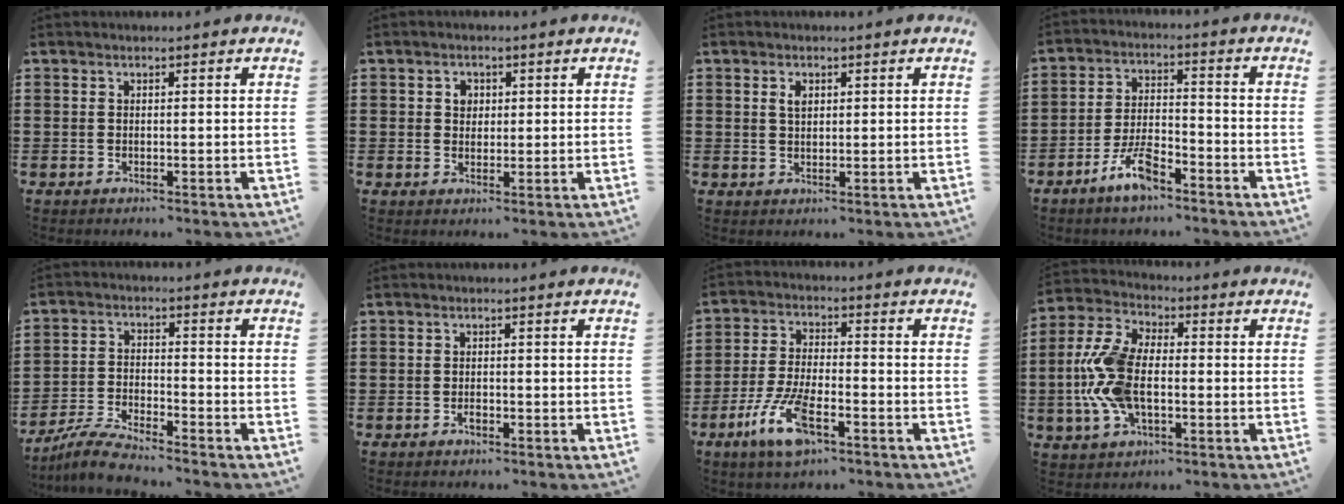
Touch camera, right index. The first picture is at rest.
{"total": 2.1, "force": [0.6, 1.8, 1.0], "torque": [-0.026, 0.011, 0.009]}
{"total": 2.0, "force": [0.7, 1.1, 1.4], "torque": [-0.031, 0.005, 0.013]}
{"total": 6.8, "force": [-4.6, 2.1, 4.5], "torque": [-0.104, 0.004, -0.090]}
{"total": 5.3, "force": [-5.1, 0.0, 1.6], "torque": [-0.042, -0.008, -0.099]}
{"total": 1.2, "force": [-0.7, 0.6, 0.8], "torque": [-0.018, -0.004, -0.012]}
{"total": 9.4, "force": [-4.7, 3.1, 7.6], "torque": [-0.170, -0.007, -0.087]}
{"total": 11.0, "force": [-1.3, 5.9, 9.2], "torque": [-0.230, -0.008, -0.033]}